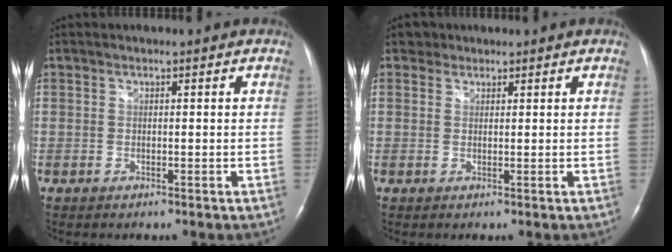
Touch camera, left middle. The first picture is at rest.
{"total": 1.5, "force": [1.0, 1.1, -0.2], "torque": [0.011, 0.004, 0.007]}